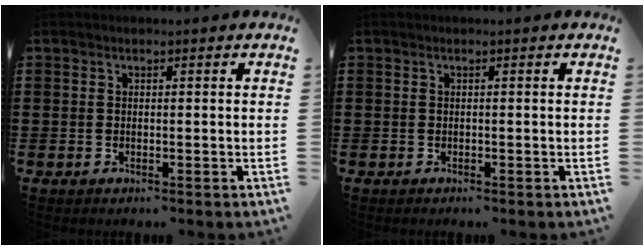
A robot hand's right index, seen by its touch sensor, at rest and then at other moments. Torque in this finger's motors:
{"motor_torque": [-0.47, 0.72, -0.13, -0.02]}